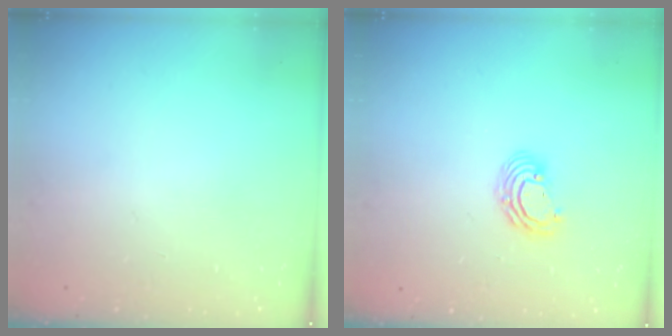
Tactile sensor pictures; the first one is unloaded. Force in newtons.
{"total": 6.2, "press": 6.2, "slide": 0.4}